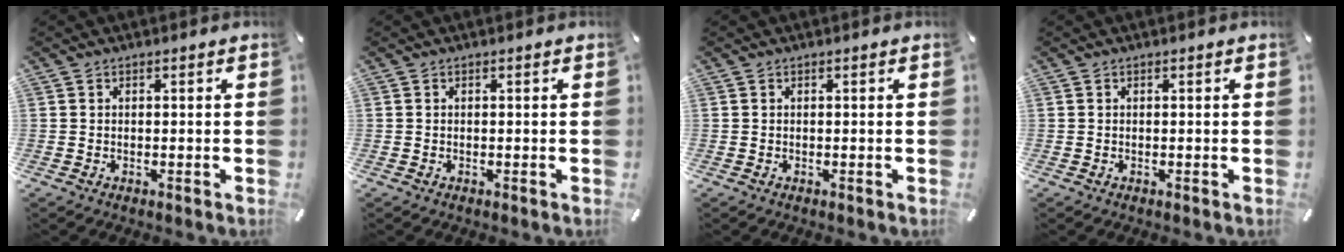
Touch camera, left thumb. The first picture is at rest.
{"total": 0.0}
{"total": 0.0}
{"total": 0.0}